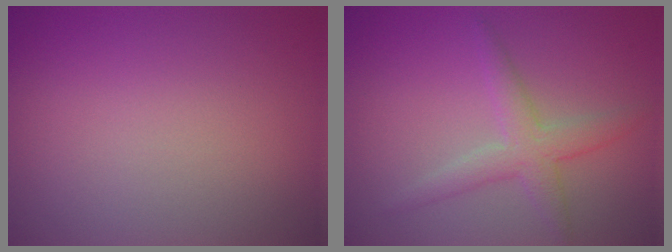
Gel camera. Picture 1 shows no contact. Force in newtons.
{"total": 3.0, "press": 3.0, "slide": 0.1}